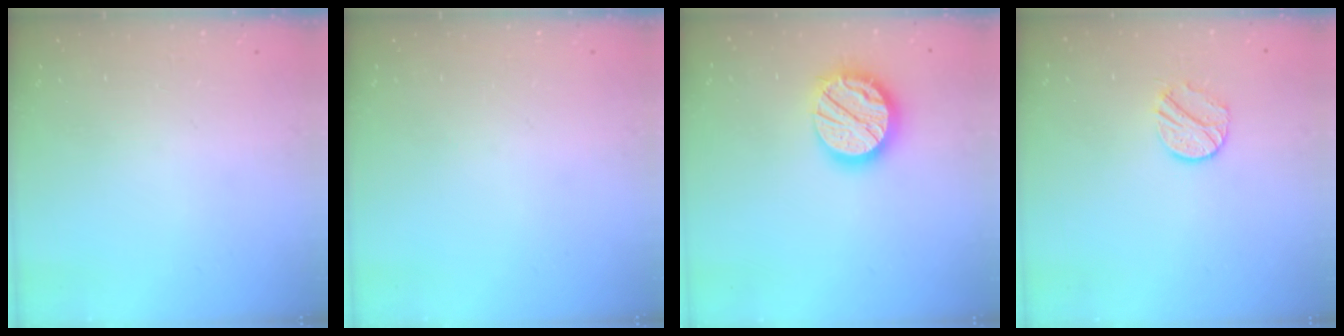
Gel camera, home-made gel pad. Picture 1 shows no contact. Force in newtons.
{"total": 0.0}
{"total": 16.8, "press": 16.7, "slide": 1.2}
{"total": 9.5, "press": 9.4, "slide": 0.8}